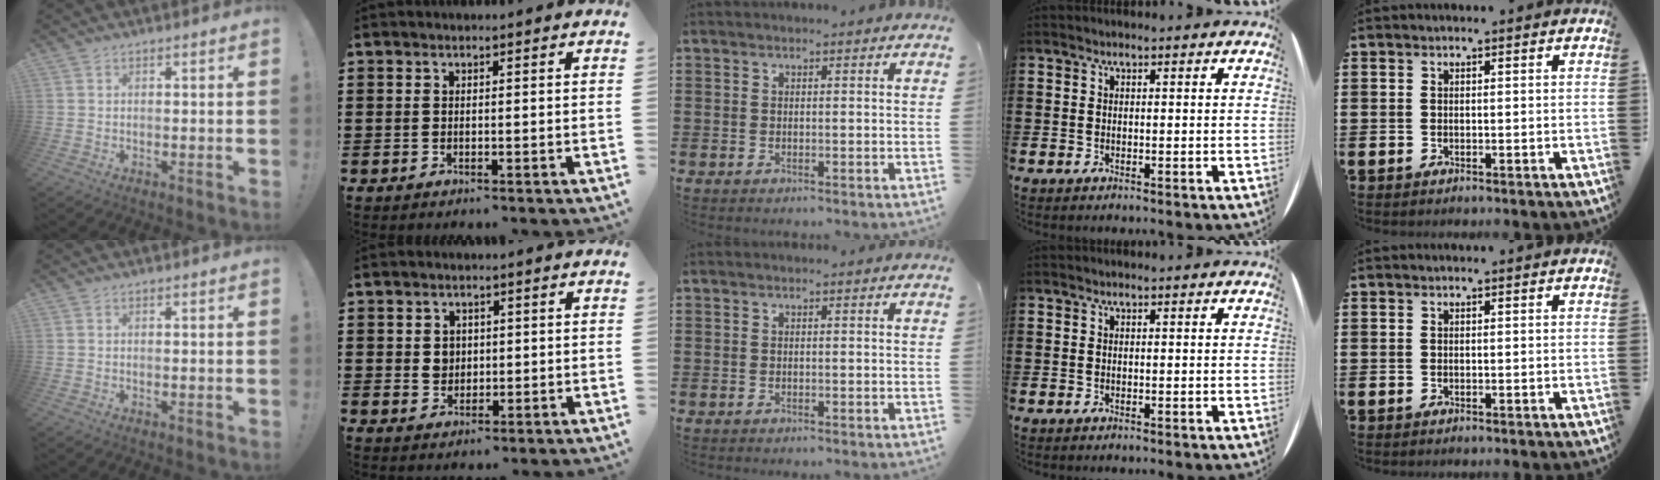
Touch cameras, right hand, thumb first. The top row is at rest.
{"index": {"total": 2.3, "force": [0.3, 1.9, 1.2], "torque": [-0.030, 0.007, 0.005]}}